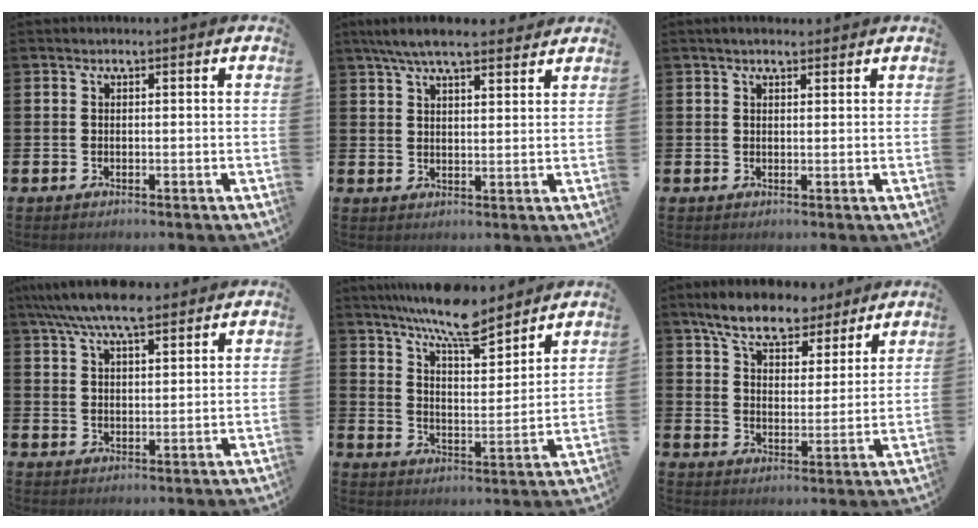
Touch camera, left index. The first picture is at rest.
{"total": 6.3, "force": [5.7, 1.2, 2.5], "torque": [-0.060, -0.014, 0.103]}
{"total": 2.3, "force": [2.0, 0.8, 0.6], "torque": [-0.005, -0.001, 0.035]}
{"total": 8.2, "force": [7.5, 1.8, 2.9], "torque": [-0.073, -0.027, 0.135]}
{"total": 9.2, "force": [8.5, 1.5, 3.4], "torque": [-0.080, -0.051, 0.151]}
{"total": 8.1, "force": [7.2, 2.7, 2.5], "torque": [-0.069, -0.033, 0.129]}